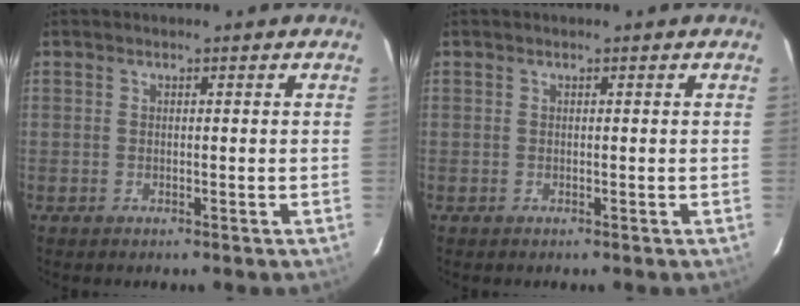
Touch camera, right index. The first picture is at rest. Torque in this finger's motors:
{"motor_torque": [0.00, 0.00, 0.03, 0.01]}